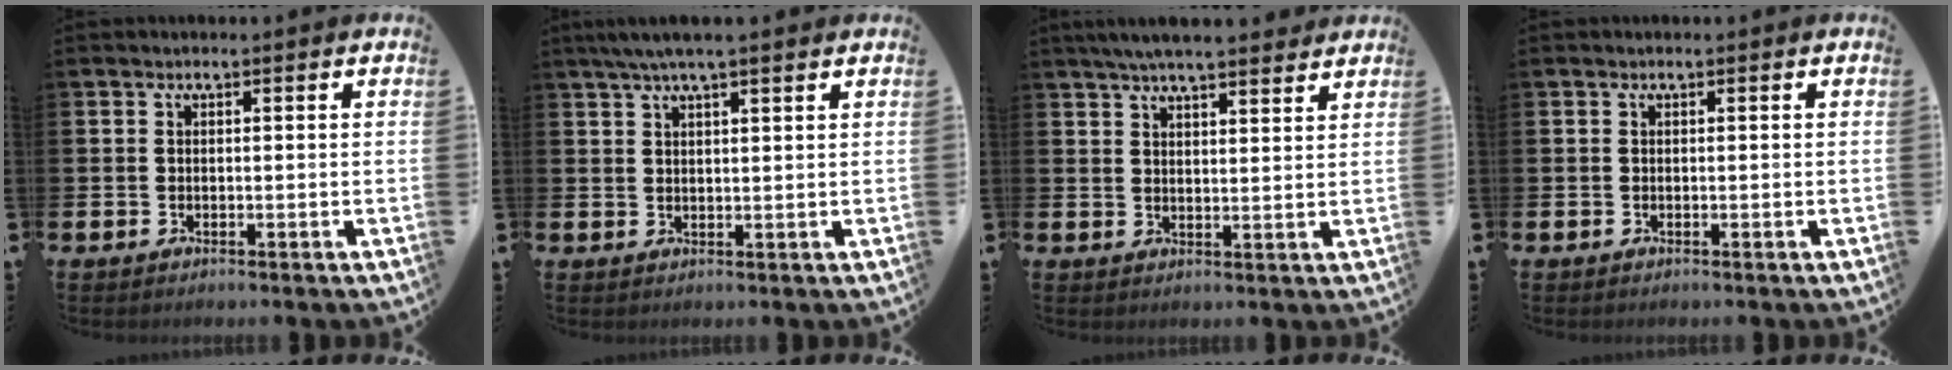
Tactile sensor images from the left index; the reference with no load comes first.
{"total": 4.1, "force": [3.3, 0.4, 2.5], "torque": [-0.046, -0.003, 0.057]}
{"total": 5.4, "force": [5.2, 0.4, 1.6], "torque": [-0.036, -0.019, 0.093]}
{"total": 0.0}